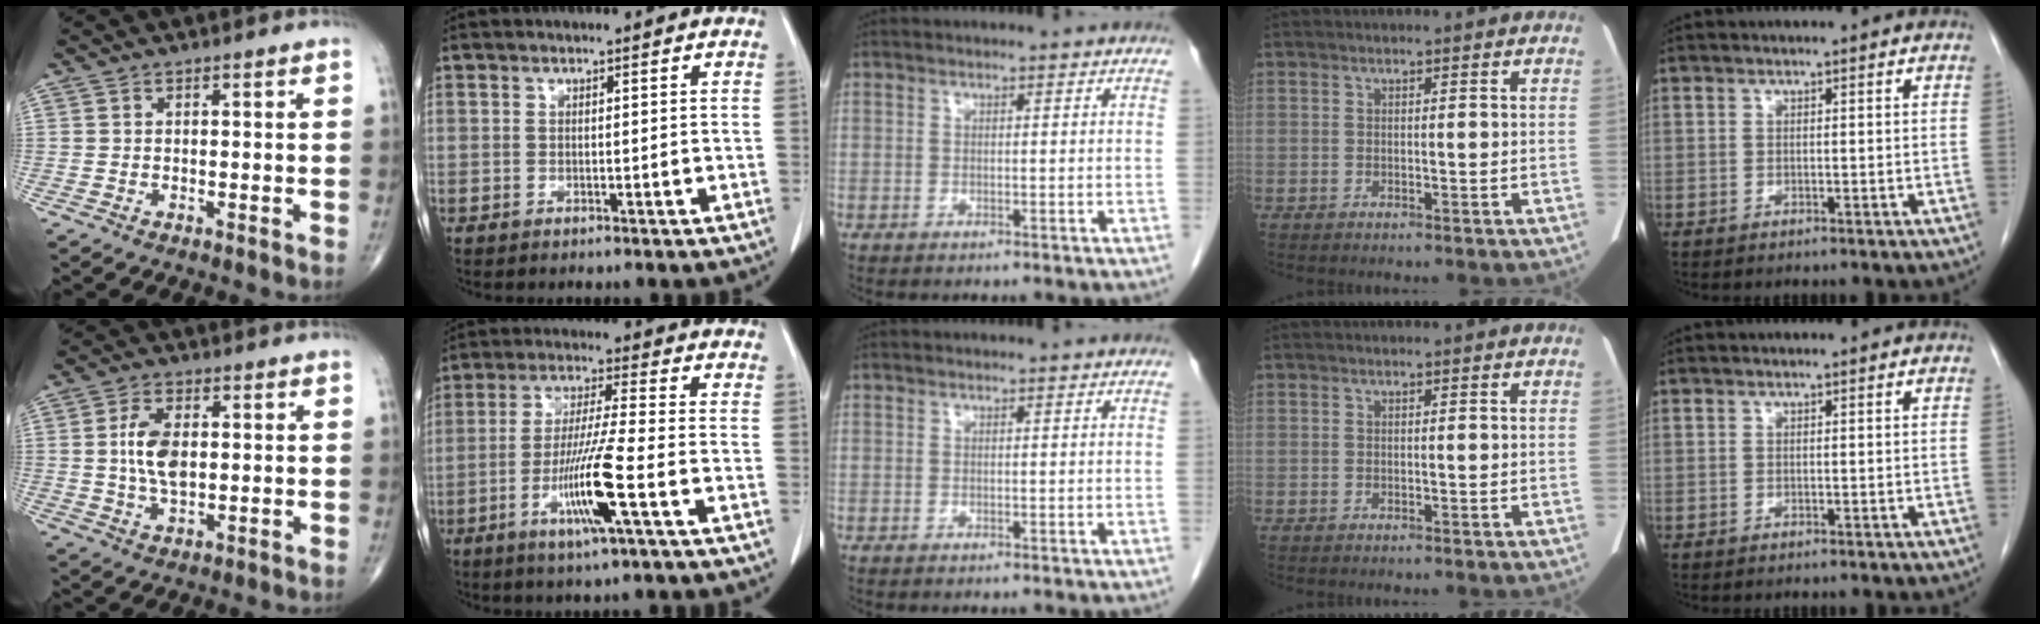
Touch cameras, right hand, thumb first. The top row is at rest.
{"thumb": {"total": 7.7, "force": [0.6, 4.2, 6.5], "torque": [-0.124, 0.000, 0.011]}, "index": {"total": 10.4, "force": [-3.8, -0.7, 9.6], "torque": [-0.189, -0.016, -0.074]}}